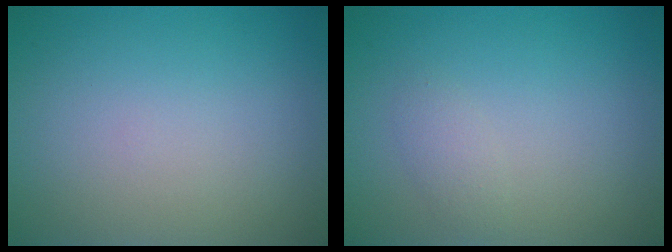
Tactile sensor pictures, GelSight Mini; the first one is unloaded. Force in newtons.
{"total": 1.1, "press": 1.1, "slide": 0.0}